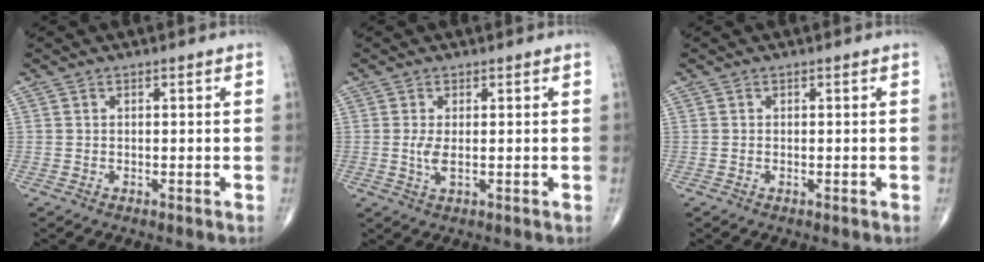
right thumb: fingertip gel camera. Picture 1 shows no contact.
{"total": 2.6, "force": [0.0, 0.9, 2.5], "torque": [-0.061, -0.009, 0.002]}
{"total": 0.0}